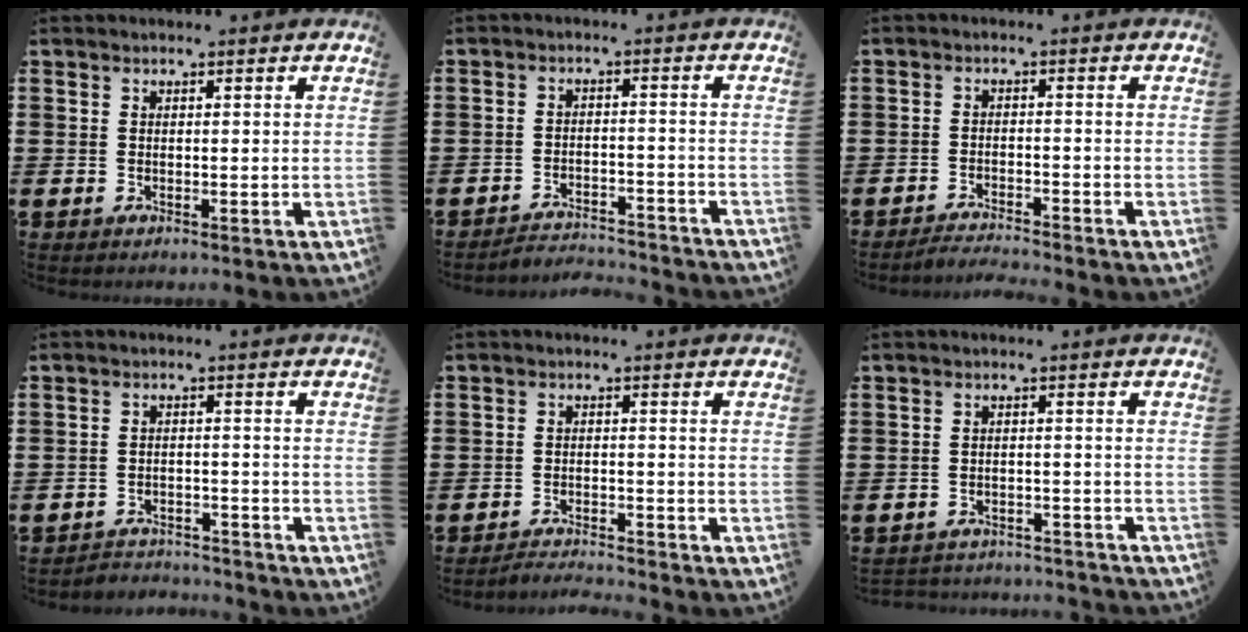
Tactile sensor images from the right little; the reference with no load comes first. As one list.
[{"total": 2.9, "force": [-2.9, 0.0, -0.2], "torque": [-0.003, 0.003, -0.063]}, {"total": 2.1, "force": [-2.1, -0.3, 0.1], "torque": [-0.003, 0.003, -0.044]}, {"total": 2.7, "force": [-2.7, 0.3, -0.3], "torque": [-0.004, 0.003, -0.059]}, {"total": 2.3, "force": [-2.3, -0.2, -0.1], "torque": [-0.002, 0.004, -0.049]}, {"total": 2.4, "force": [-2.4, 0.1, -0.3], "torque": [-0.002, 0.003, -0.053]}]